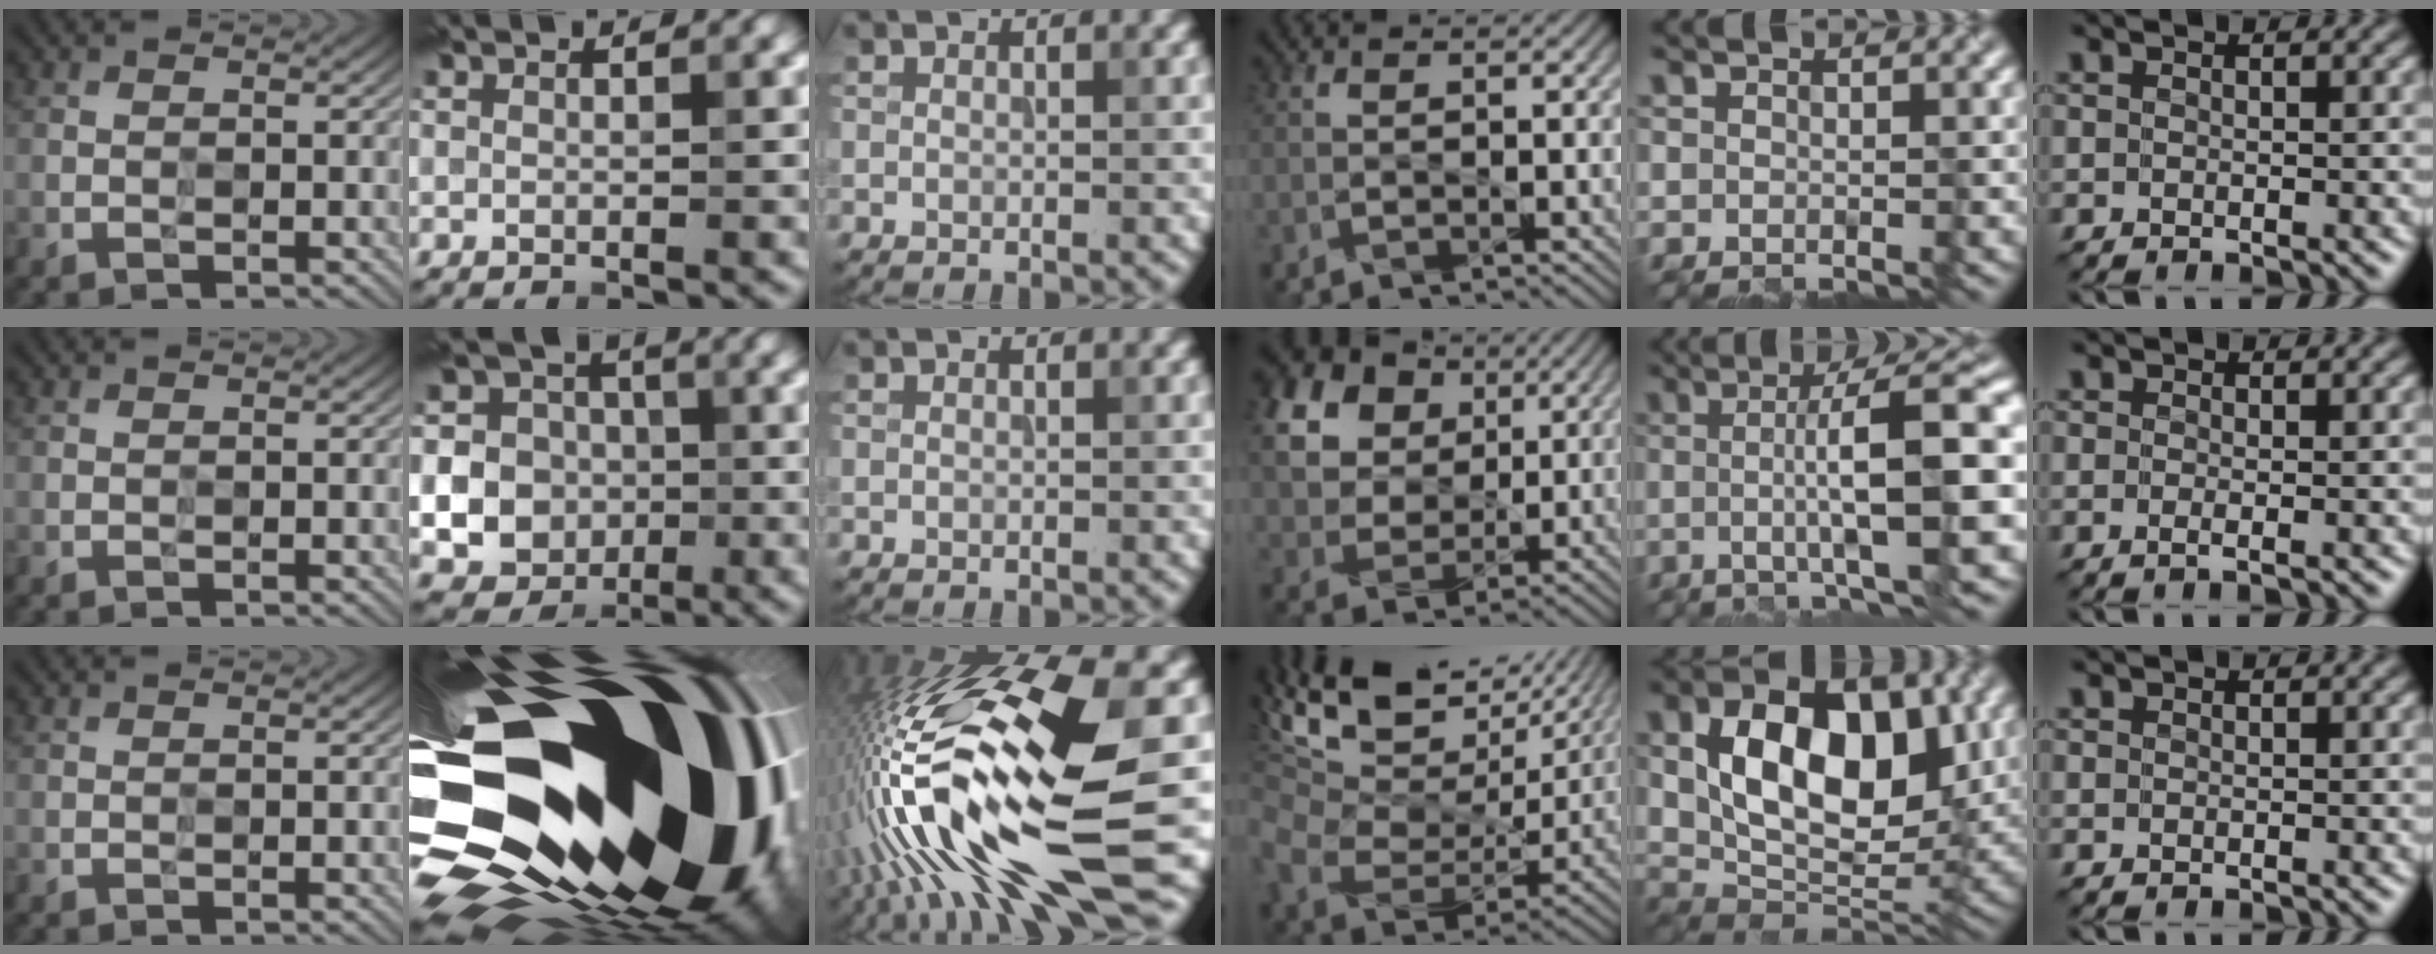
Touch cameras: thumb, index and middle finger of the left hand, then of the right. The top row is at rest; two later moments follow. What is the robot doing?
{"motion": "wipe", "object": "plastic plate"}